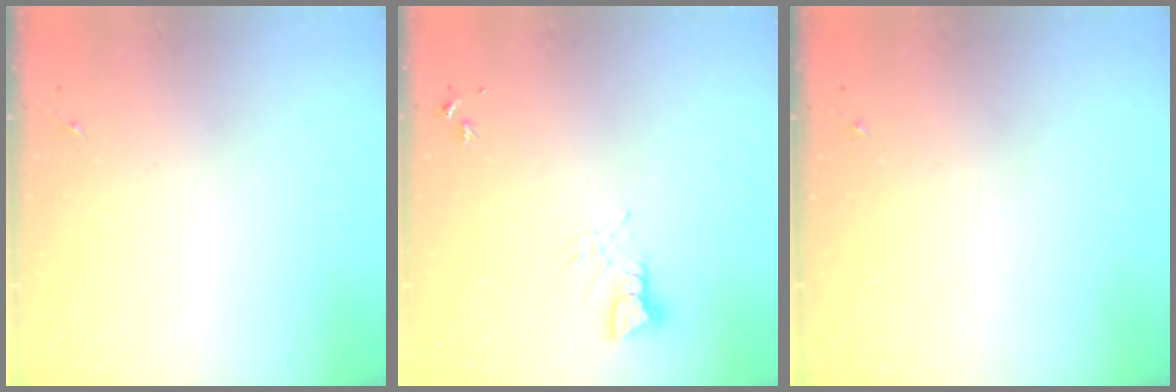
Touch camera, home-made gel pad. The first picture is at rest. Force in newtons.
{"total": 3.5, "press": 3.5, "slide": 0.2}
{"total": 0.0}